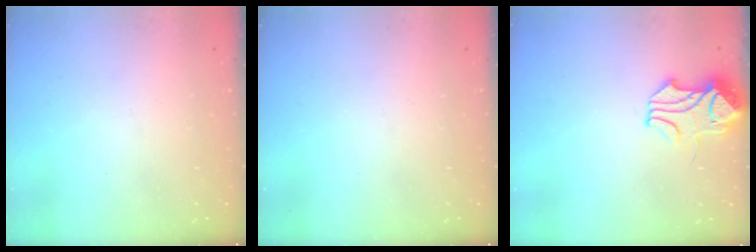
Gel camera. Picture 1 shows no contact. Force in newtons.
{"total": 0.0}
{"total": 5.5, "press": 5.4, "slide": 0.6}